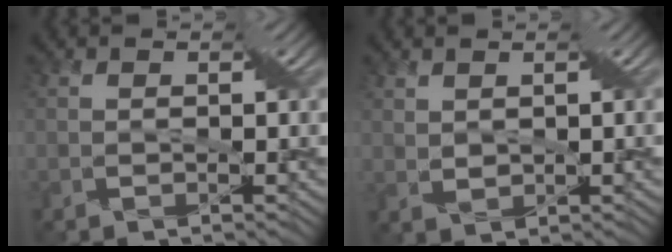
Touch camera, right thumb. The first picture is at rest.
{"total": 1.6, "force": [1.5, 0.3, 0.5], "torque": [-0.036, -0.004, 0.039]}